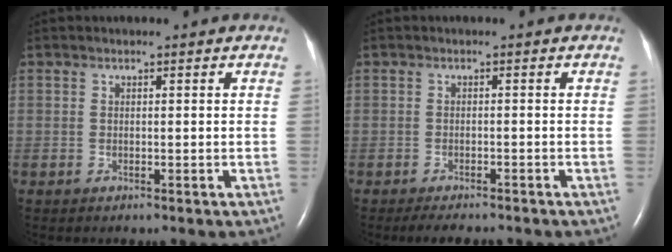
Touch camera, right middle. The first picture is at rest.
{"total": 4.5, "force": [-3.9, 1.2, 2.0], "torque": [-0.028, -0.007, -0.052]}